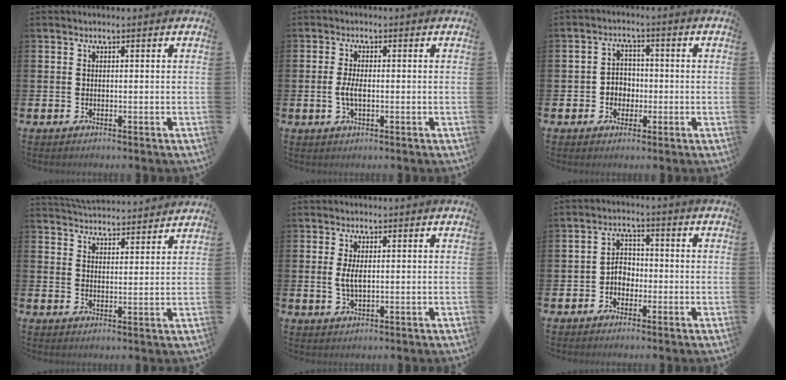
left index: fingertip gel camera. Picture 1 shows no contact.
{"total": 2.8, "force": [-0.3, 1.1, 2.5], "torque": [-0.052, -0.002, -0.010]}
{"total": 3.1, "force": [-0.7, 2.8, 1.0], "torque": [-0.019, 0.003, -0.021]}
{"total": 4.5, "force": [4.5, 0.4, -0.1], "torque": [-0.010, -0.032, 0.080]}
{"total": 2.9, "force": [0.5, 1.2, 2.6], "torque": [-0.051, 0.004, 0.006]}
{"total": 3.0, "force": [-1.4, 2.2, 1.5], "torque": [-0.030, 0.008, -0.031]}